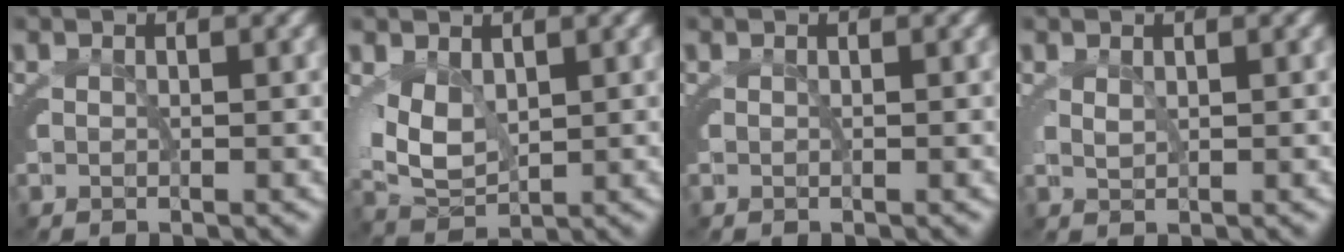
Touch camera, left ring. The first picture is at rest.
{"total": 5.2, "force": [0.7, 3.8, 3.4], "torque": [-0.100, -0.032, 0.032]}
{"total": 0.0}
{"total": 1.2, "force": [0.9, 0.5, 0.7], "torque": [-0.021, -0.013, 0.026]}